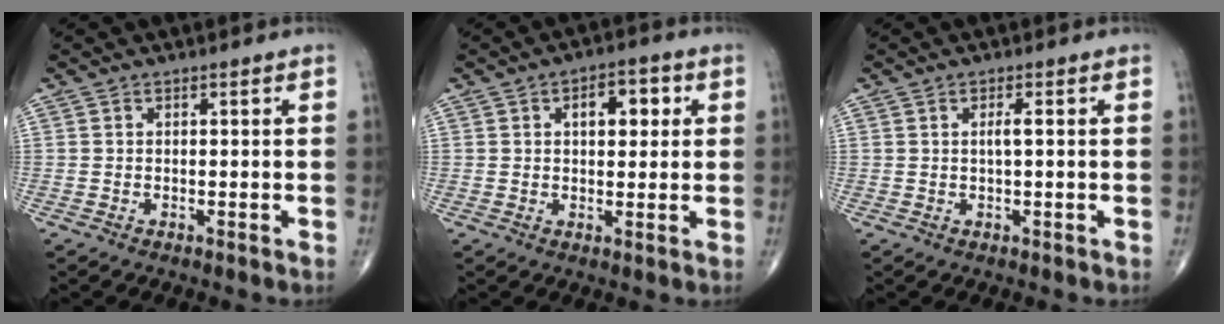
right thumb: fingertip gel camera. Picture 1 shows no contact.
{"total": 6.7, "force": [1.9, 3.7, 5.2], "torque": [-0.044, 0.005, 0.023]}
{"total": 1.6, "force": [0.2, 0.2, 1.5], "torque": [-0.034, 0.002, 0.004]}